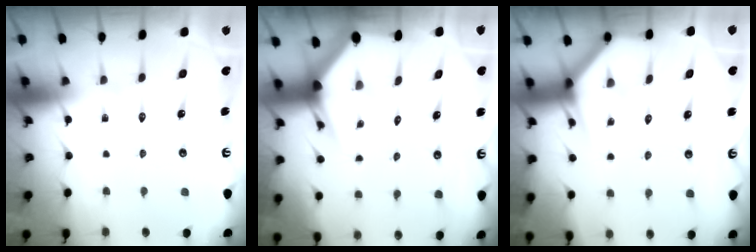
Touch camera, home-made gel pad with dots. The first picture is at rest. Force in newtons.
{"total": 3.4, "press": 3.3, "slide": 0.5}
{"total": 3.9, "press": 3.9, "slide": 0.2}